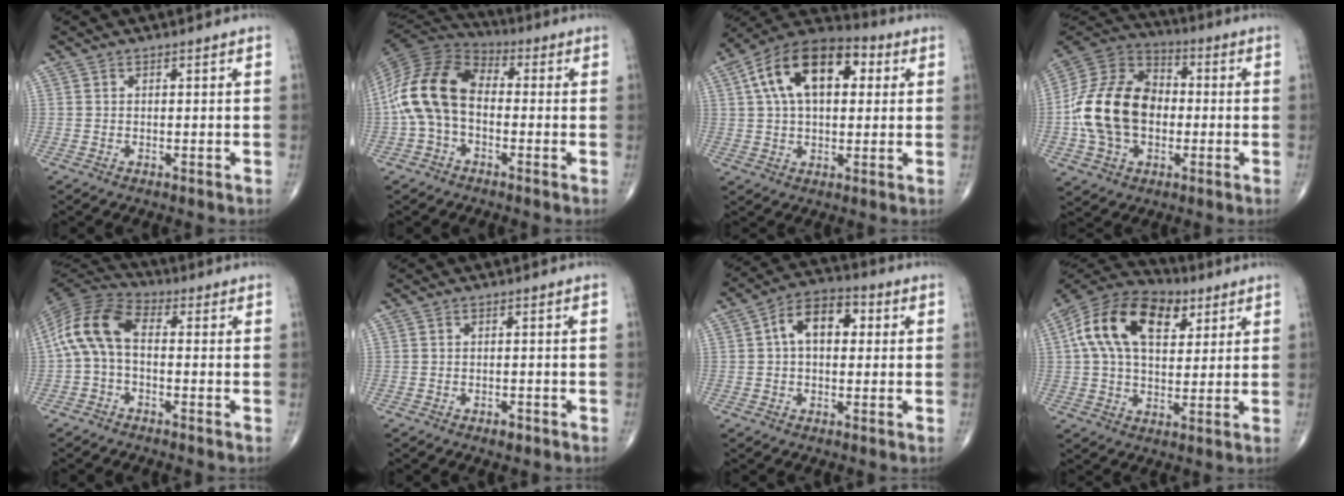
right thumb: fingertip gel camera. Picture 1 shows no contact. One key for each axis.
{"total": 15.1, "fx": -1.2, "fy": 9.8, "fz": 11.4, "tx": -0.223, "ty": 0.036, "tz": -0.035}
{"total": 17.9, "fx": 4.7, "fy": 10.2, "fz": 13.9, "tx": -0.216, "ty": 0.024, "tz": 0.068}
{"total": 19.6, "fx": -1.6, "fy": 14.0, "fz": 13.7, "tx": -0.237, "ty": 0.029, "tz": -0.029}
{"total": 10.8, "fx": -0.4, "fy": 6.1, "fz": 9.0, "tx": -0.180, "ty": 0.030, "tz": -0.022}
{"total": 1.6, "fx": -1.0, "fy": 0.9, "fz": 0.9, "tx": -0.013, "ty": 0.000, "tz": -0.015}
{"total": 9.5, "fx": 1.4, "fy": 6.0, "fz": 7.3, "tx": -0.105, "ty": 0.028, "tz": 0.014}
{"total": 18.5, "fx": 6.1, "fy": 11.2, "fz": 13.4, "tx": -0.227, "ty": 0.007, "tz": 0.096}